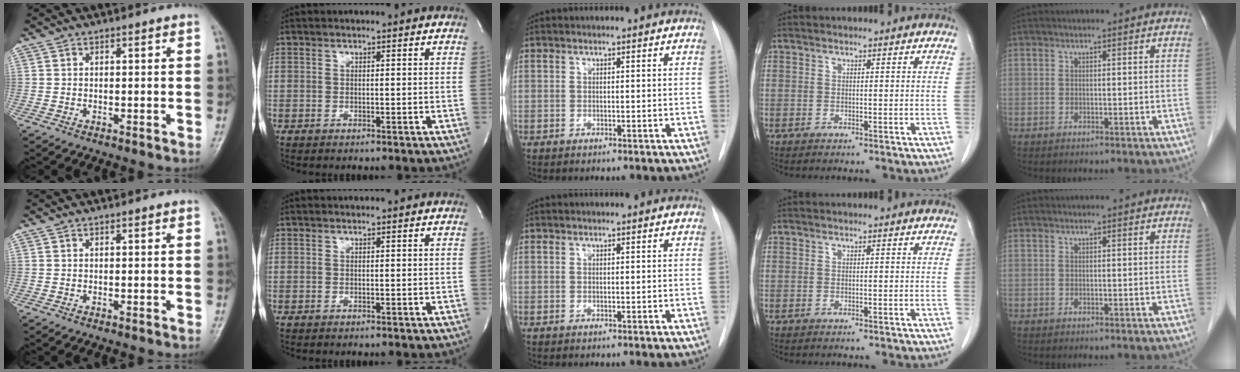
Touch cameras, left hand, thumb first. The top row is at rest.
{}